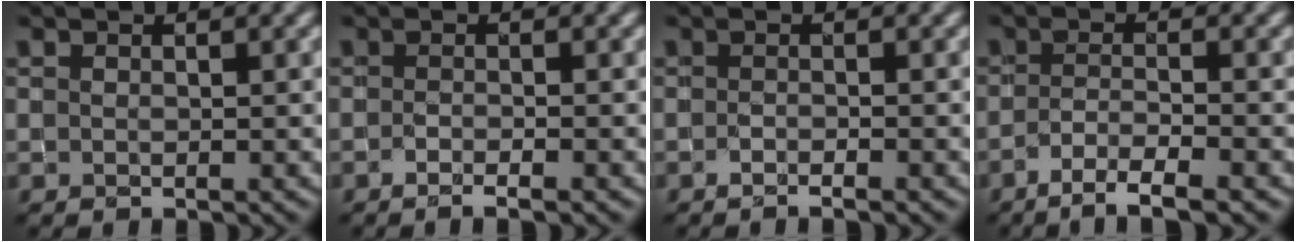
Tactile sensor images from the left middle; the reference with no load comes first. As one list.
[{"total": 1.6, "force": [-1.0, 0.4, 1.2], "torque": [-0.020, -0.004, -0.019]}, {"total": 1.0, "force": [-0.8, 0.2, 0.7], "torque": [-0.011, -0.002, -0.014]}, {"total": 3.6, "force": [-2.4, 0.6, 2.6], "torque": [-0.047, 0.002, -0.049]}]